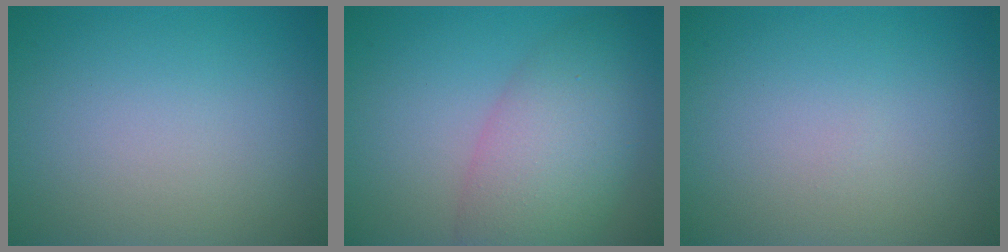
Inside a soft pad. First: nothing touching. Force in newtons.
{"total": 6.8, "press": 6.7, "slide": 0.5}
{"total": 0.0}